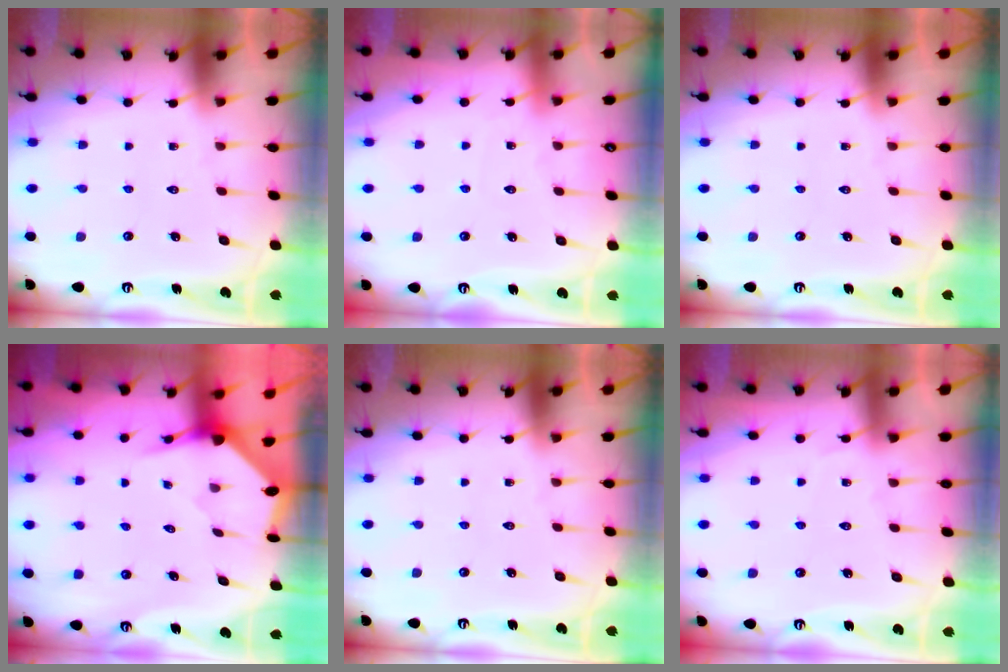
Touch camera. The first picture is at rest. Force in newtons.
{"total": 2.1, "press": 2.1, "slide": 0.2}
{"total": 0.0}
{"total": 3.4, "press": 3.4, "slide": 0.3}
{"total": 0.0}
{"total": 4.1, "press": 4.1, "slide": 0.5}